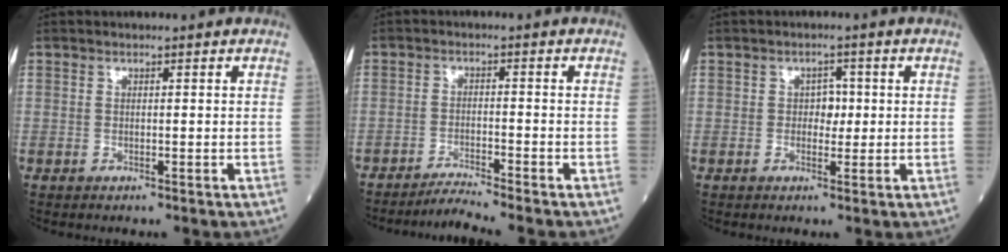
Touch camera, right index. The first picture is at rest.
{"total": 4.1, "force": [-3.7, -1.7, 0.5], "torque": [-0.016, -0.018, -0.067]}
{"total": 2.4, "force": [0.1, 1.7, 1.7], "torque": [-0.018, 0.003, 0.000]}